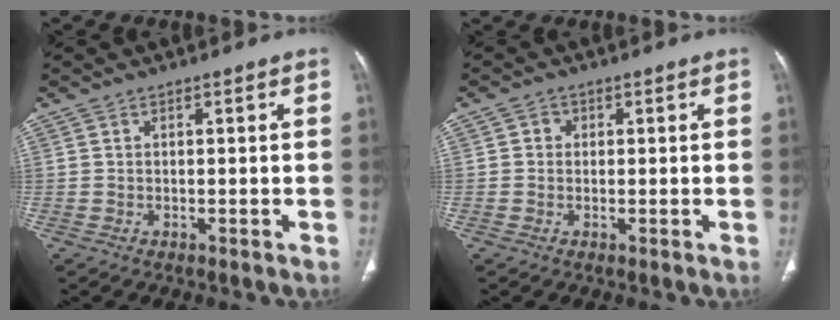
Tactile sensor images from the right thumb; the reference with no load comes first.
{"total": 1.5, "force": [0.2, 1.4, 0.5], "torque": [0.001, 0.004, -0.001]}